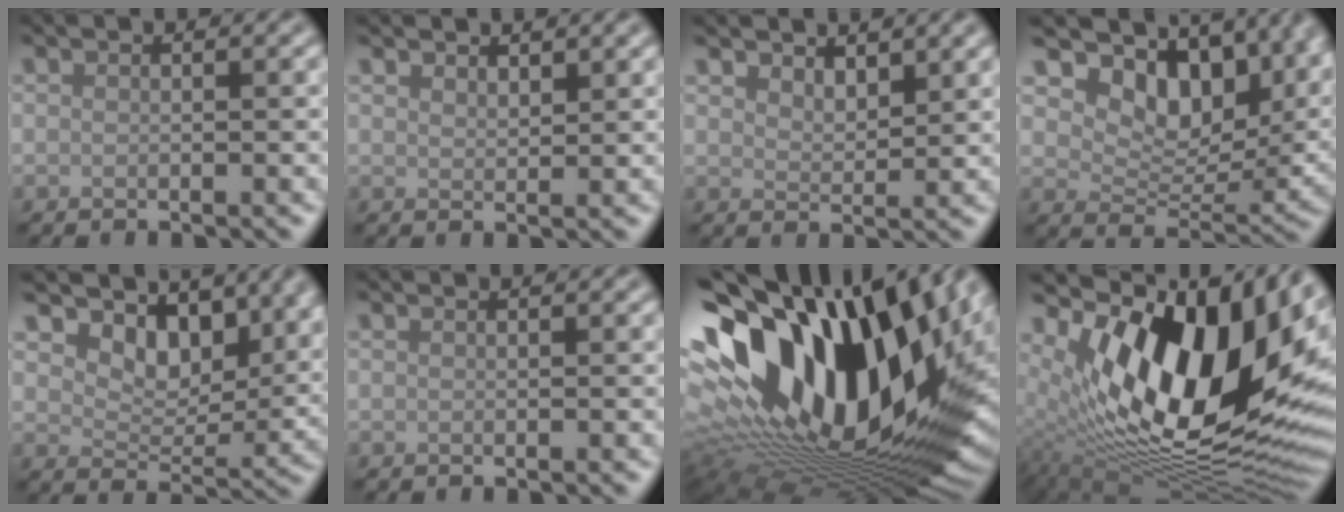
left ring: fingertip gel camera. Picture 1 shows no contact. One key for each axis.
{"total": 1.7, "fx": 1.6, "fy": 0.4, "fz": 0.4, "tx": -0.005, "ty": 0.002, "tz": 0.028}
{"total": 2.6, "fx": 2.2, "fy": 0.9, "fz": 1.0, "tx": -0.020, "ty": -0.002, "tz": 0.038}
{"total": 14.5, "fx": 7.6, "fy": 8.1, "fz": 9.3, "tx": -0.133, "ty": 0.004, "tz": 0.138}
{"total": 7.3, "fx": 4.9, "fy": 4.1, "fz": 3.5, "tx": -0.056, "ty": -0.013, "tz": 0.066}
{"total": 0.0}
{"total": 19.8, "fx": 6.9, "fy": 10.7, "fz": 15.2, "tx": -0.265, "ty": 0.028, "tz": 0.115}
{"total": 17.5, "fx": 5.1, "fy": 9.0, "fz": 14.1, "tx": -0.225, "ty": -0.002, "tz": 0.085}